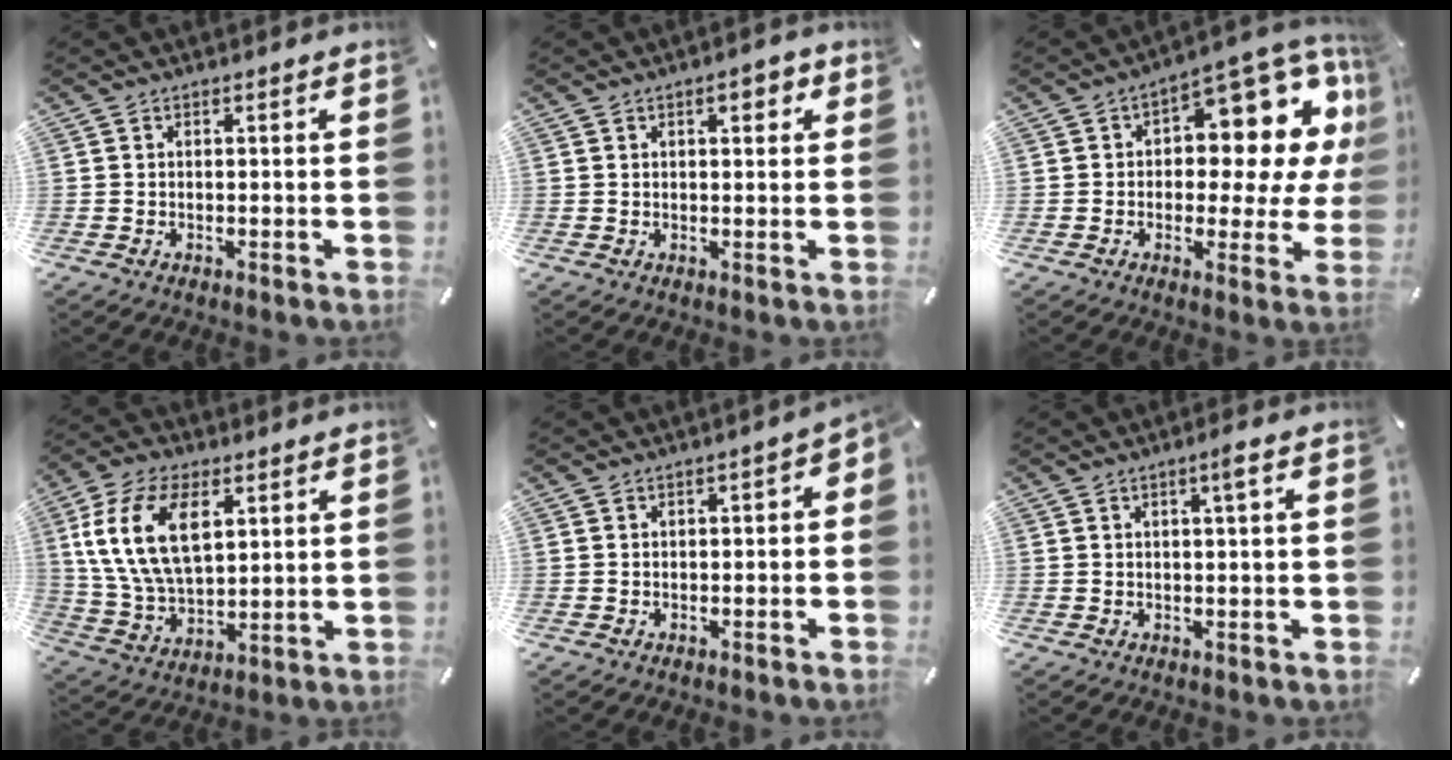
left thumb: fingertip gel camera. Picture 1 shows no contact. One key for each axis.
{"total": 3.4, "fx": 1.5, "fy": 1.5, "fz": 2.7, "tx": -0.033, "ty": -0.001, "tz": 0.019}
{"total": 13.8, "fx": 6.2, "fy": 6.9, "fz": 10.2, "tx": -0.117, "ty": -0.066, "tz": 0.095}
{"total": 15.6, "fx": 5.3, "fy": 9.2, "fz": 11.5, "tx": -0.266, "ty": -0.004, "tz": 0.092}
{"total": 2.2, "fx": -1.0, "fy": 1.1, "fz": 1.7, "tx": -0.029, "ty": 0.008, "tz": -0.019}
{"total": 2.6, "fx": 0.9, "fy": 0.0, "fz": 2.5, "tx": -0.041, "ty": -0.002, "tz": 0.011}